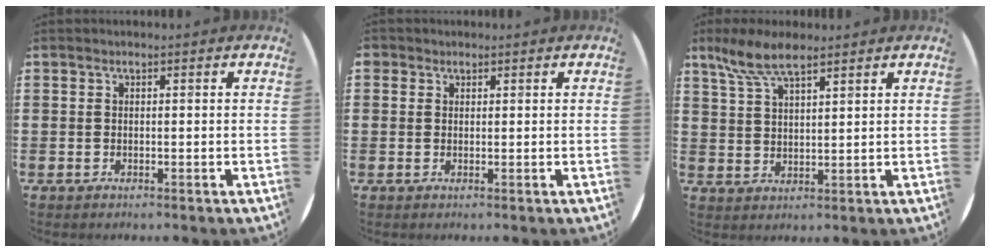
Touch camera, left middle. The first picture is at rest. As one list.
[{"total": 0.8, "force": [0.6, 0.5, -0.1], "torque": [0.001, 0.003, 0.012]}, {"total": 6.5, "force": [5.1, 1.7, 3.6], "torque": [-0.084, -0.002, 0.093]}]